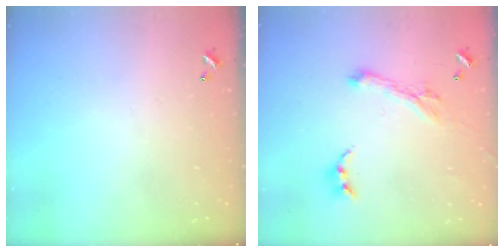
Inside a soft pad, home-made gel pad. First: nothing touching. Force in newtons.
{"total": 1.6, "press": 1.1, "slide": 1.2}